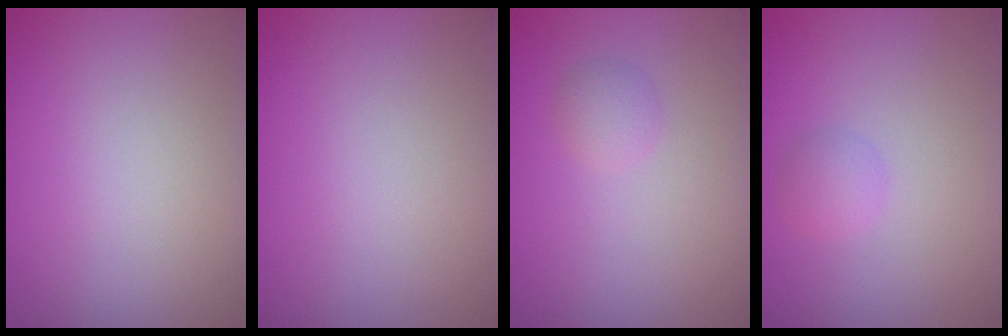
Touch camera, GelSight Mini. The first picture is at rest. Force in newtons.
{"total": 0.0}
{"total": 1.3, "press": 1.3, "slide": 0.0}
{"total": 1.3, "press": 1.3, "slide": 0.0}